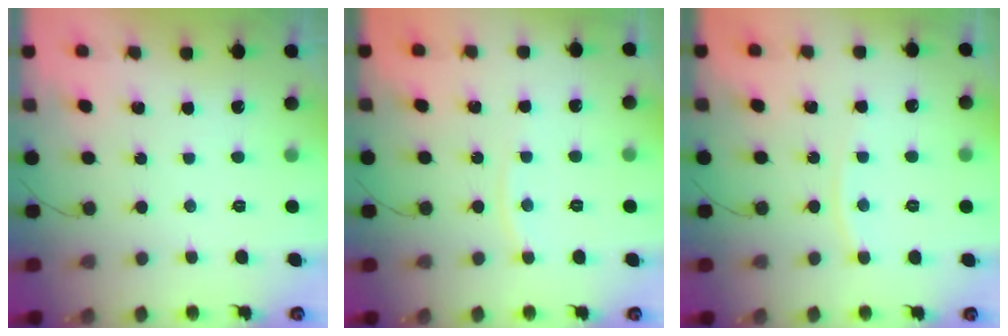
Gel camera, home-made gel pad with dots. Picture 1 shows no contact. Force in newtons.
{"total": 4.6, "press": 4.5, "slide": 0.6}
{"total": 5.7, "press": 5.6, "slide": 0.6}